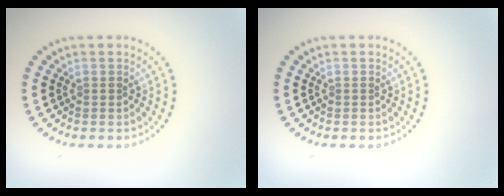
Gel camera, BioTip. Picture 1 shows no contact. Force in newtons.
{"total": 0.0}